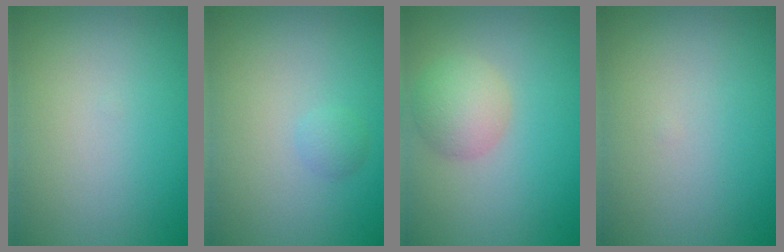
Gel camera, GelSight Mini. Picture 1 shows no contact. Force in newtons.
{"total": 0.9, "press": 0.9, "slide": 0.0}
{"total": 3.5, "press": 3.4, "slide": 0.3}
{"total": 0.0}